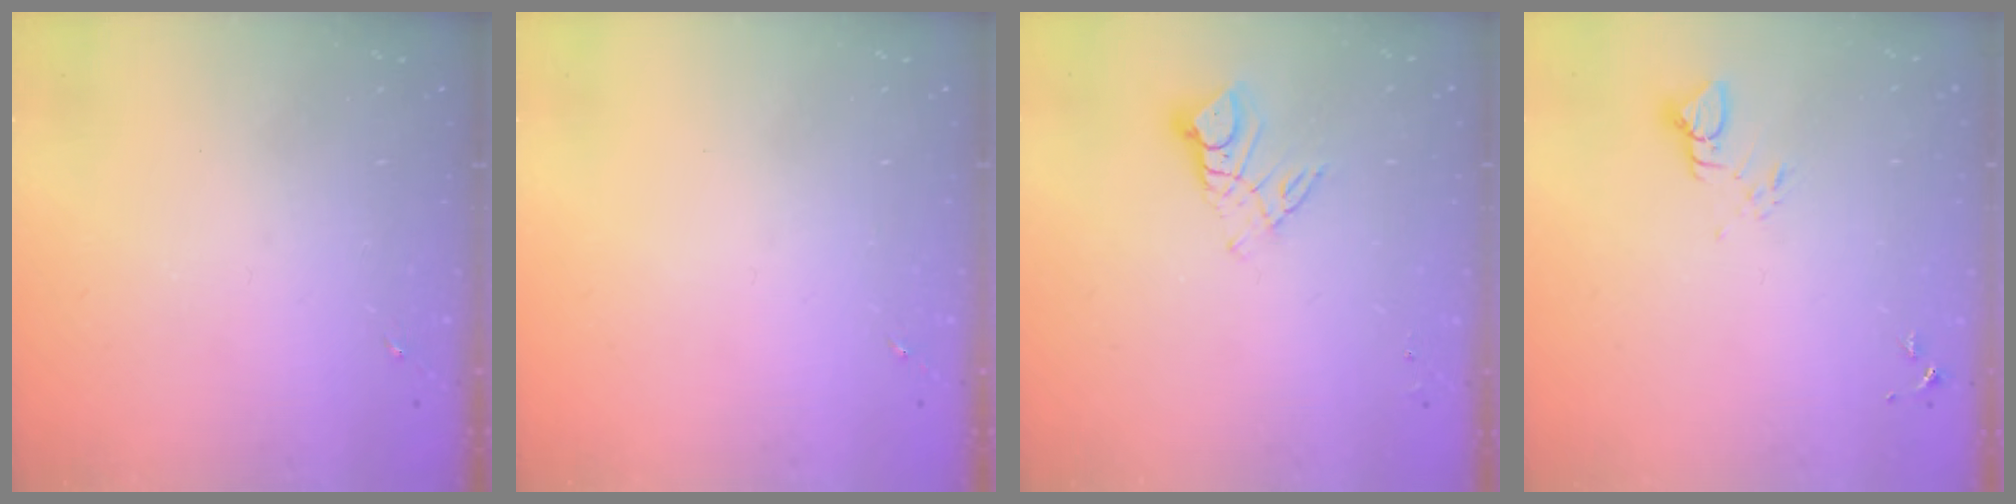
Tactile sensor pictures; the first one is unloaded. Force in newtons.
{"total": 0.0}
{"total": 8.8, "press": 8.8, "slide": 0.8}
{"total": 3.7, "press": 3.7, "slide": 0.1}